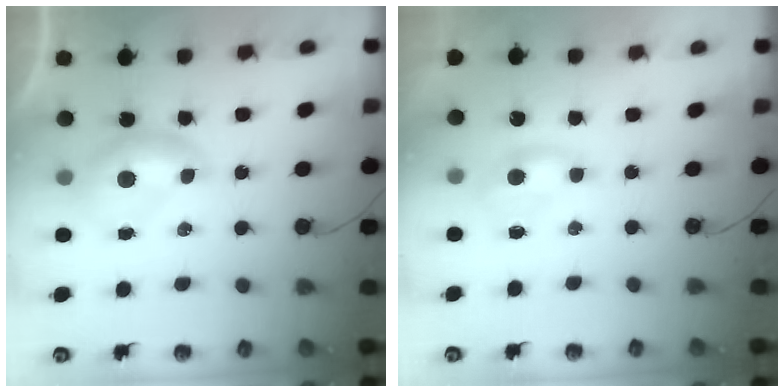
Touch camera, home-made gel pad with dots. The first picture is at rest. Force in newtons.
{"total": 0.6, "press": 0.4, "slide": 0.4}